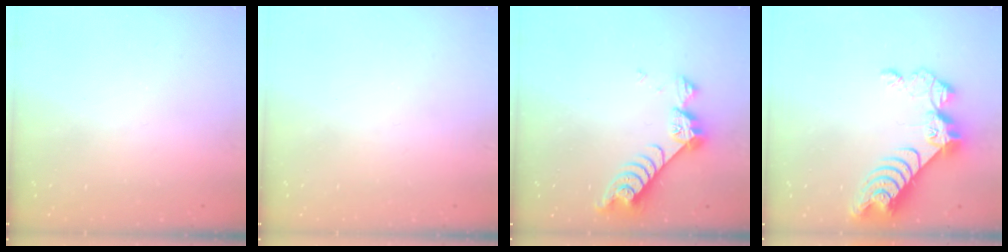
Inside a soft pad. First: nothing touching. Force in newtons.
{"total": 0.7, "press": 0.7, "slide": 0.1}
{"total": 8.8, "press": 8.8, "slide": 0.8}
{"total": 11.1, "press": 11.0, "slide": 1.0}